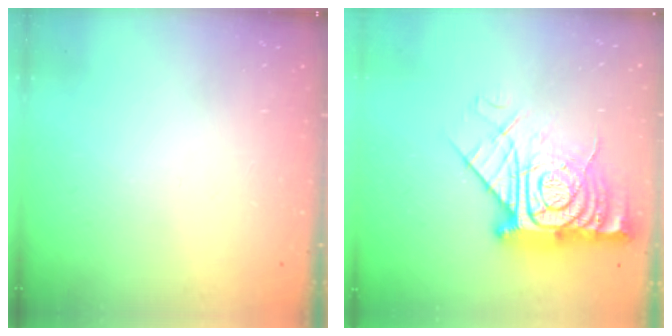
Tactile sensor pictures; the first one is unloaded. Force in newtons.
{"total": 20.5, "press": 20.4, "slide": 1.7}